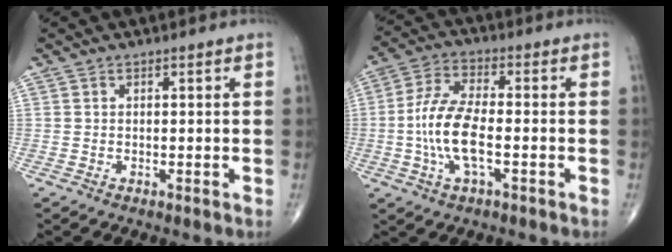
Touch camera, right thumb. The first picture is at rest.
{"total": 10.8, "force": [-2.1, 4.3, 9.7], "torque": [-0.206, 0.020, -0.045]}